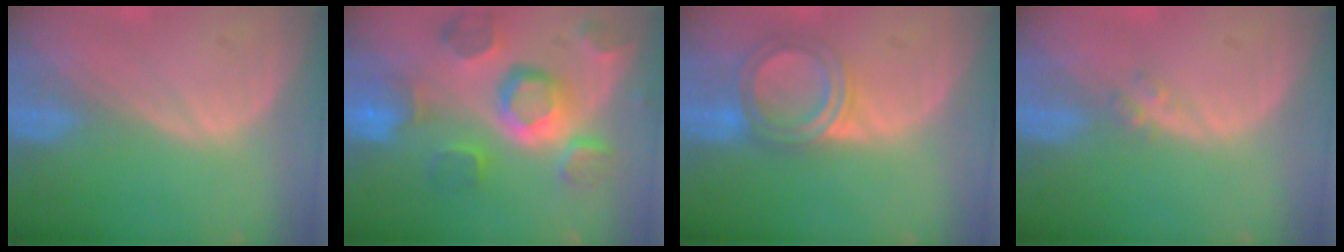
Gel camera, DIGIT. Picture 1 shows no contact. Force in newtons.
{"total": 11.9, "press": 10.3, "slide": 6.0}
{"total": 5.7, "press": 5.6, "slide": 1.1}
{"total": 1.4, "press": 1.2, "slide": 0.7}